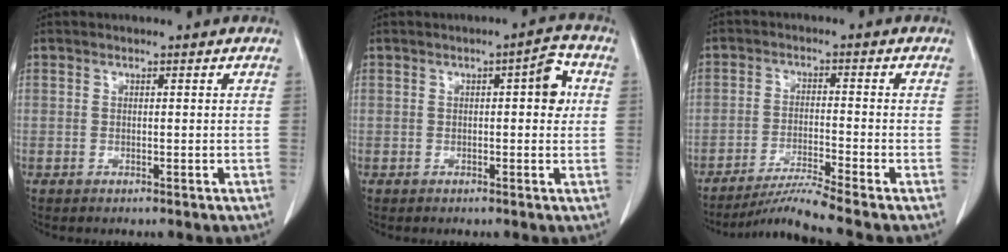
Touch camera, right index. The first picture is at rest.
{"total": 4.2, "force": [0.8, 1.2, 3.9], "torque": [-0.045, 0.009, 0.004]}
{"total": 6.1, "force": [-5.2, -2.7, 1.8], "torque": [-0.035, -0.024, -0.098]}